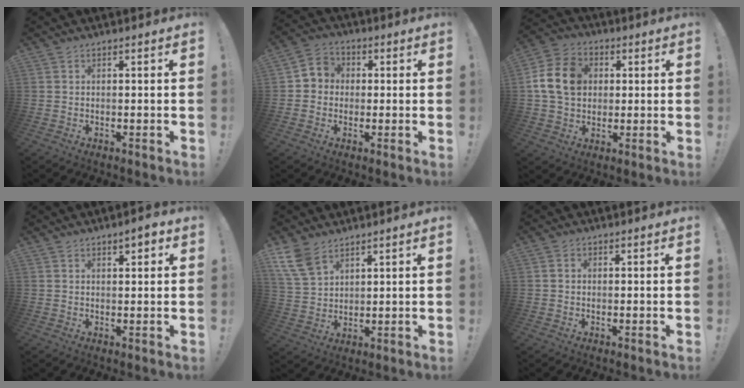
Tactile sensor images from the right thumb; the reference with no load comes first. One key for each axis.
{"total": 5.5, "fx": -0.8, "fy": 5.2, "fz": 1.6, "tx": -0.019, "ty": 0.017, "tz": -0.013}
{"total": 14.3, "fx": 2.5, "fy": 11.3, "fz": 8.4, "tx": -0.146, "ty": 0.003, "tz": 0.050}
{"total": 3.1, "fx": 1.7, "fy": 1.2, "fz": 2.3, "tx": -0.028, "ty": -0.005, "tz": 0.025}
{"total": 8.6, "fx": 6.1, "fy": 4.6, "fz": 4.1, "tx": -0.084, "ty": -0.021, "tz": 0.124}
{"total": 0.8, "fx": -0.2, "fy": 0.8, "fz": 0.2, "tx": -0.006, "ty": 0.004, "tz": -0.004}